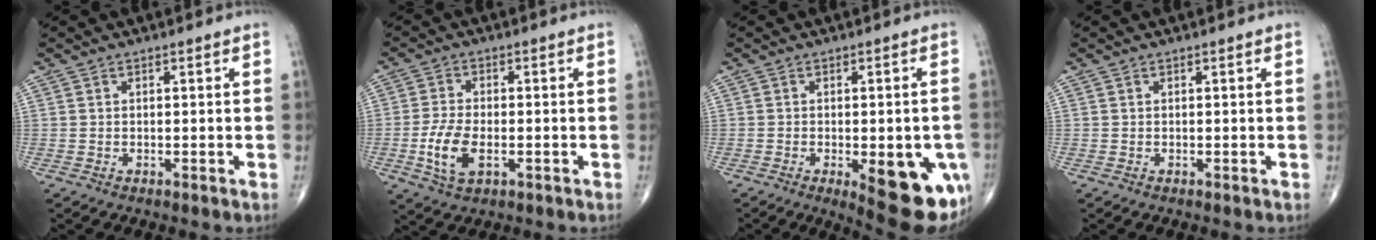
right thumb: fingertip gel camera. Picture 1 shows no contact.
{"total": 7.5, "force": [-2.0, 3.9, 6.1], "torque": [-0.130, 0.003, -0.034]}
{"total": 14.9, "force": [-5.0, 5.4, 12.9], "torque": [-0.109, -0.002, -0.045]}
{"total": 0.0}